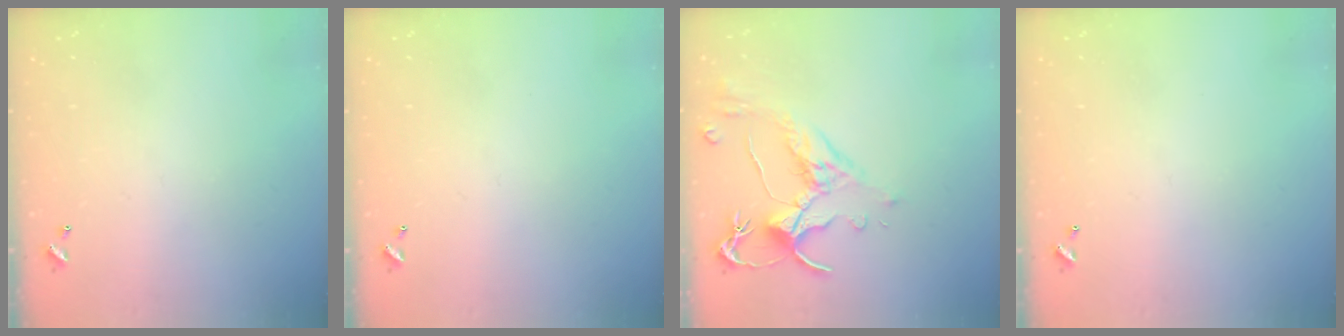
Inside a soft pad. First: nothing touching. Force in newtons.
{"total": 0.0}
{"total": 2.5, "press": 2.1, "slide": 1.4}
{"total": 0.0}